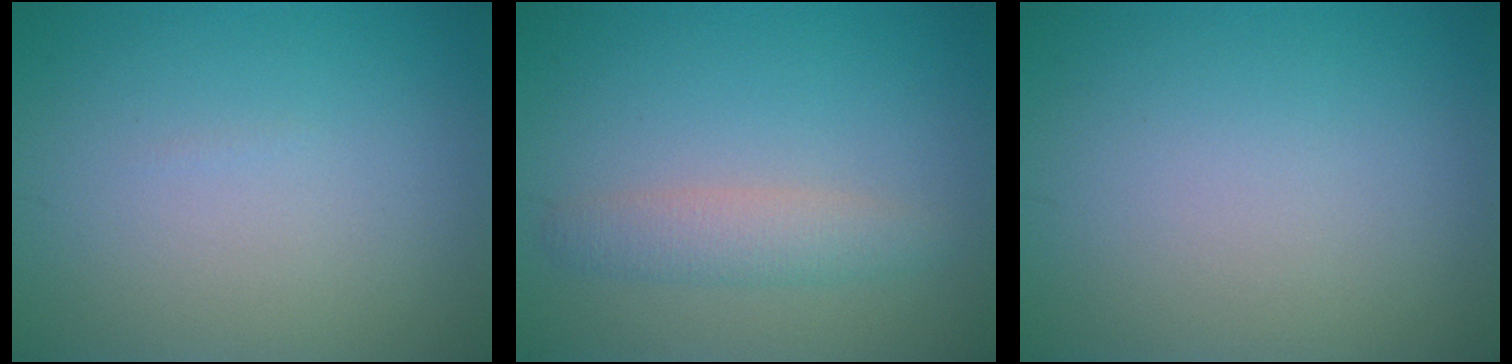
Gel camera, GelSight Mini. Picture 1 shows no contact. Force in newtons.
{"total": 2.4, "press": 2.4, "slide": 0.0}
{"total": 0.0}